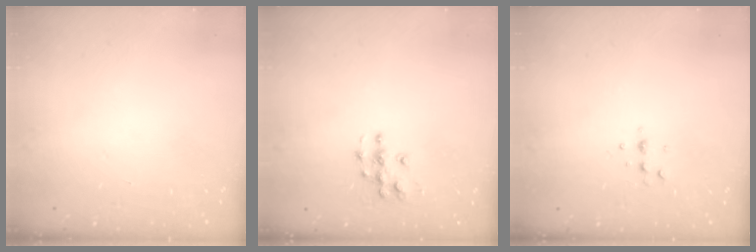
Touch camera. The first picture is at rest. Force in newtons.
{"total": 6.6, "press": 6.6, "slide": 0.3}
{"total": 4.7, "press": 4.6, "slide": 0.6}